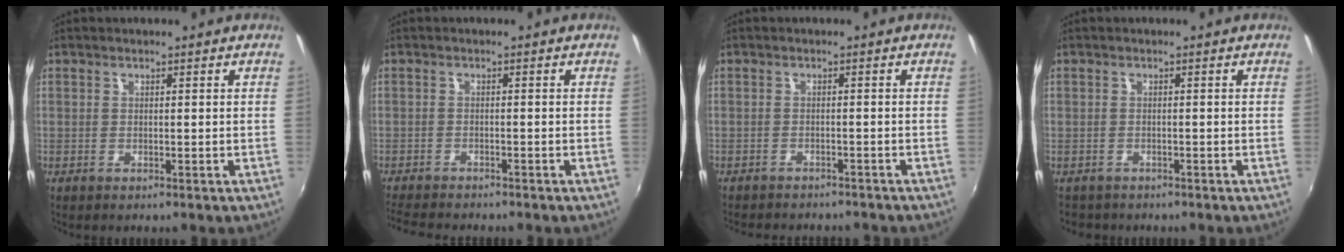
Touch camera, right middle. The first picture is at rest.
{"total": 6.5, "force": [-6.1, 1.0, 2.1], "torque": [-0.062, -0.018, -0.103]}
{"total": 6.9, "force": [-6.3, 1.8, 2.1], "torque": [-0.056, -0.014, -0.088]}
{"total": 2.2, "force": [-1.4, 1.7, -0.1], "torque": [-0.004, 0.005, -0.022]}